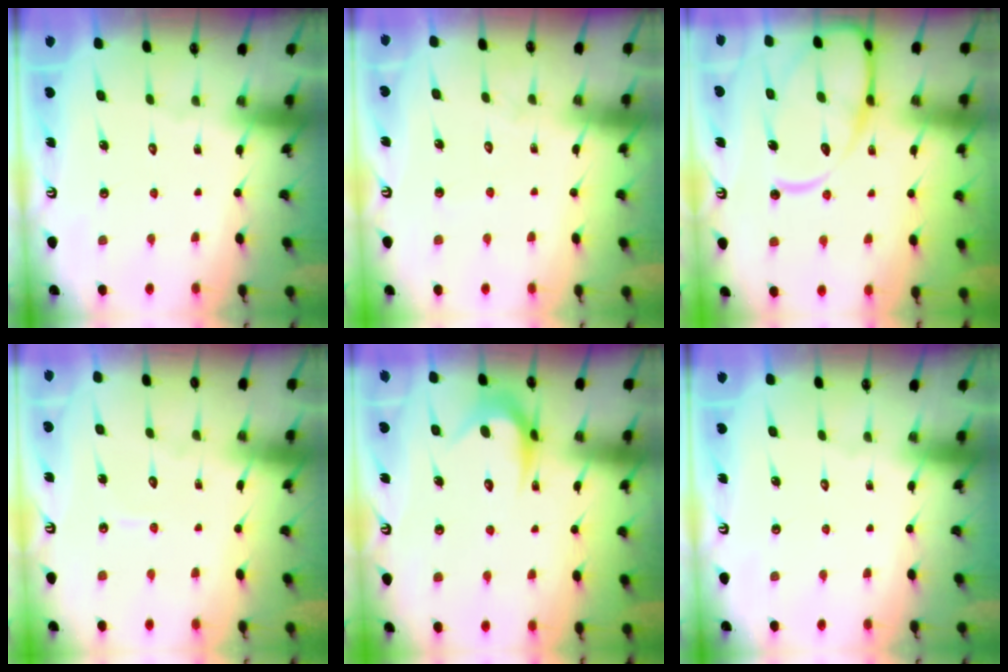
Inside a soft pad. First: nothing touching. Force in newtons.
{"total": 3.0, "press": 3.0, "slide": 0.3}
{"total": 14.3, "press": 14.3, "slide": 1.5}
{"total": 4.4, "press": 4.4, "slide": 0.5}
{"total": 9.4, "press": 9.4, "slide": 0.5}
{"total": 0.0}